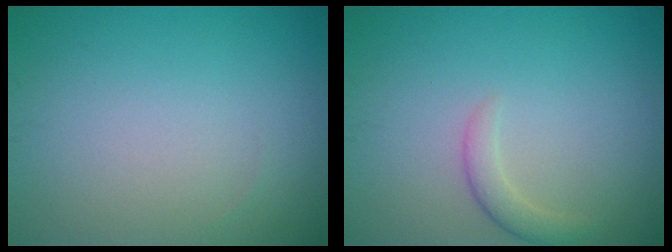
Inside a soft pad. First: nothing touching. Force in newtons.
{"total": 1.5, "press": 1.5, "slide": 0.1}